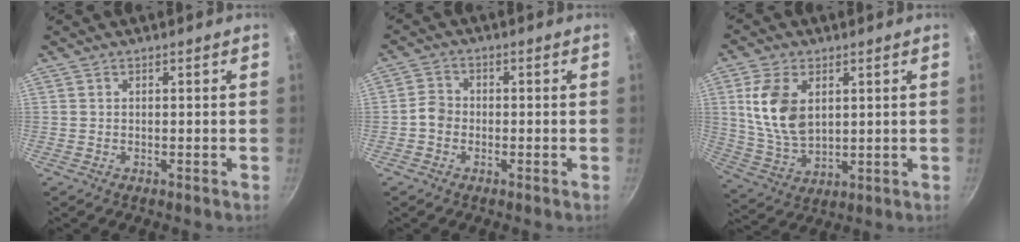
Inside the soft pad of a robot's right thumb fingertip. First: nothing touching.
{"total": 3.2, "force": [-1.0, 2.7, 1.4], "torque": [-0.015, 0.018, -0.026]}
{"total": 12.0, "force": [3.1, 7.5, 8.9], "torque": [-0.162, -0.023, 0.068]}